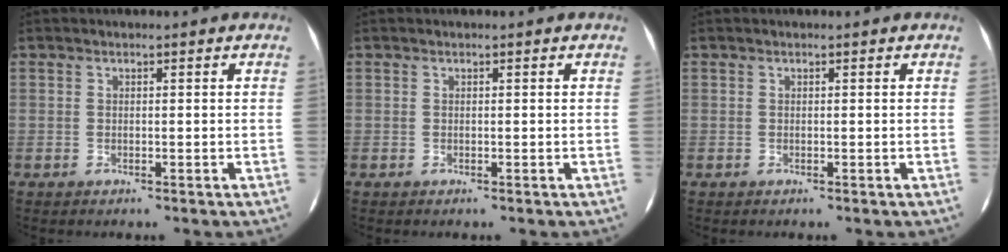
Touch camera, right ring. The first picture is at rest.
{"total": 0.0}
{"total": 0.0}